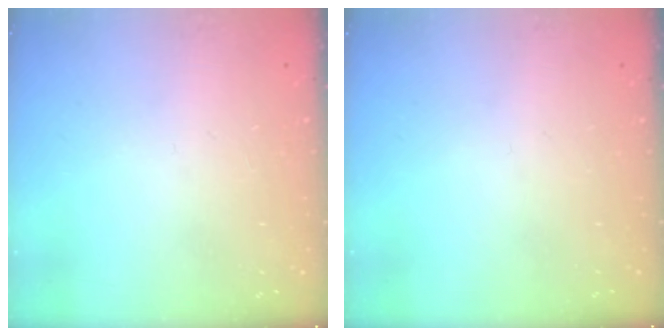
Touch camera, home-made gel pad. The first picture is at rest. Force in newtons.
{"total": 0.0}